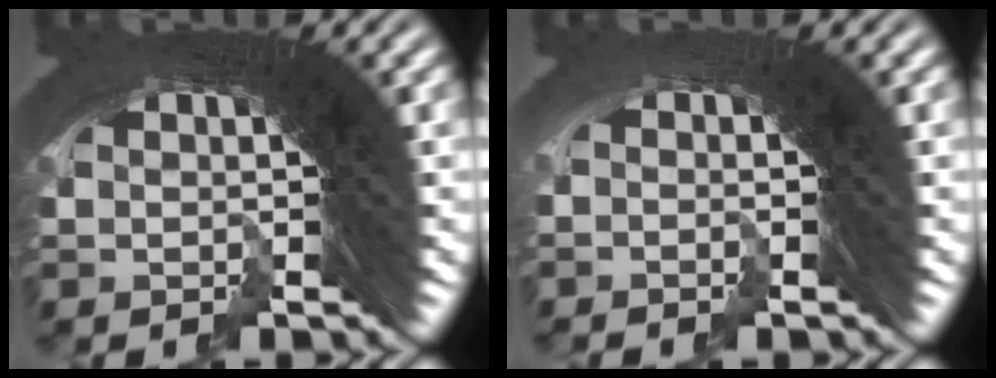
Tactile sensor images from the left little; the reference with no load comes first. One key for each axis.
{"total": 2.6, "fx": -0.9, "fy": -1.6, "fz": -1.9, "tx": 0.040, "ty": 0.001, "tz": -0.016}